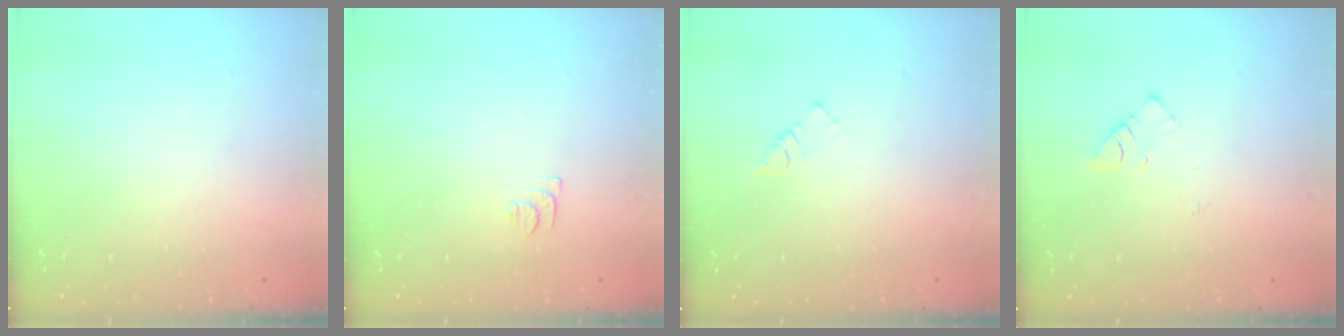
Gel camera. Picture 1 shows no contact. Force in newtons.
{"total": 6.6, "press": 6.6, "slide": 0.7}
{"total": 2.3, "press": 2.3, "slide": 0.4}
{"total": 2.8, "press": 2.7, "slide": 0.4}